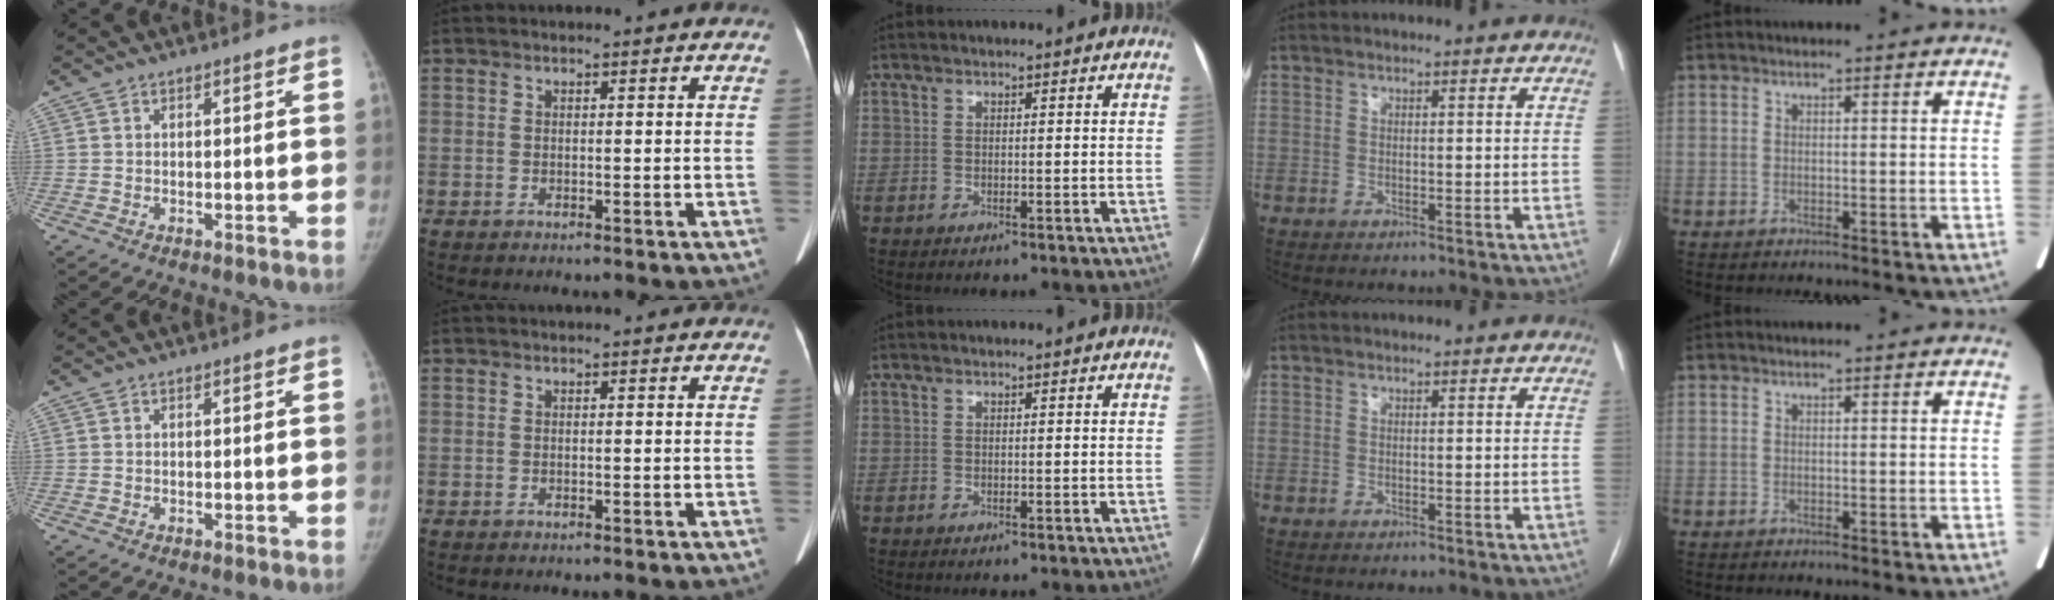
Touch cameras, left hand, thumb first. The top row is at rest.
{}